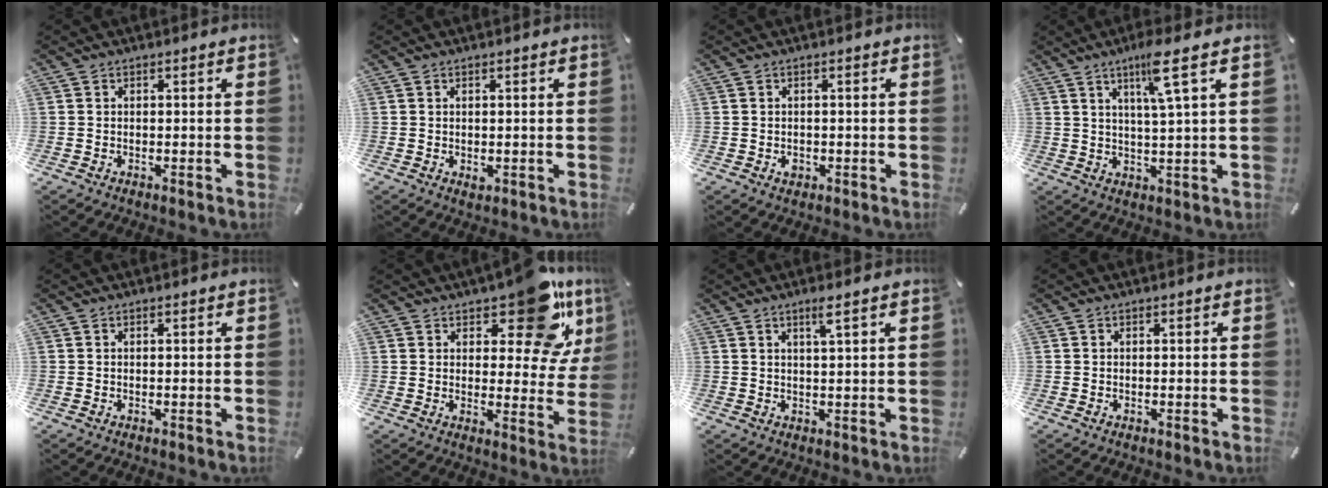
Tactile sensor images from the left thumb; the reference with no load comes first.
{"total": 1.1, "force": [0.0, 0.8, 0.8], "torque": [-0.015, 0.001, -0.001]}
{"total": 1.7, "force": [-0.5, 1.3, 0.9], "torque": [-0.017, 0.003, -0.009]}
{"total": 8.7, "force": [4.5, -0.2, 7.5], "torque": [-0.134, -0.006, 0.068]}
{"total": 0.0}
{"total": 15.6, "force": [10.4, 6.5, 9.7], "torque": [-0.119, -0.072, 0.175]}
{"total": 4.5, "force": [2.6, -0.1, 3.6], "torque": [-0.077, -0.001, 0.042]}
{"total": 0.0}